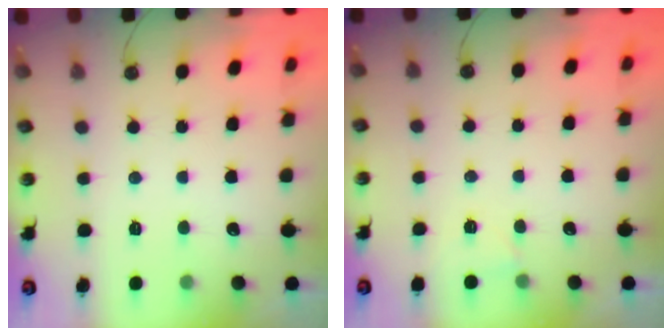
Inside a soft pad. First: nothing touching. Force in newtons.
{"total": 1.8, "press": 1.6, "slide": 0.8}